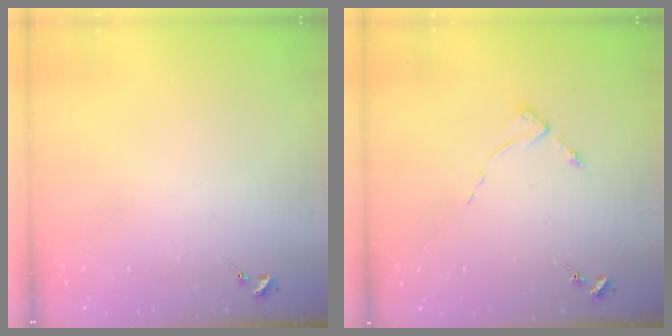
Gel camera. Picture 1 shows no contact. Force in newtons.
{"total": 2.1, "press": 2.0, "slide": 0.4}